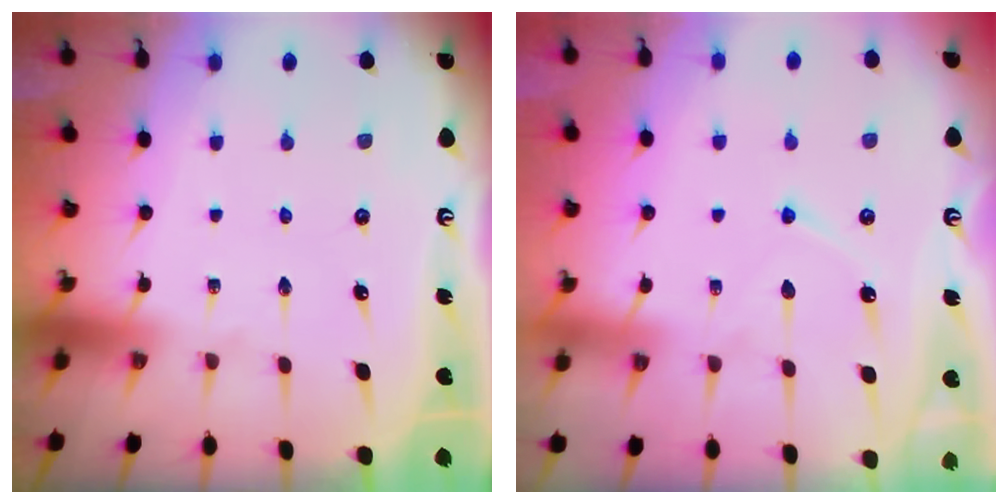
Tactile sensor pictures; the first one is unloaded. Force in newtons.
{"total": 7.0, "press": 7.0, "slide": 0.7}